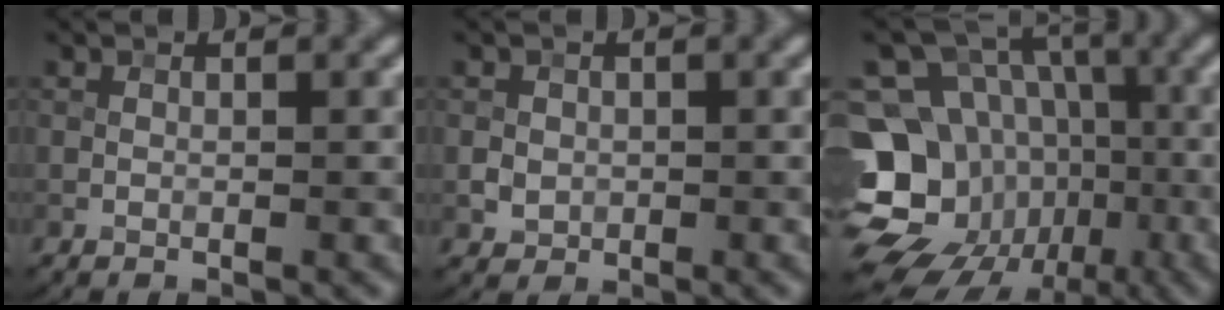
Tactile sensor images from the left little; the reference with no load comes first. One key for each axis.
{"total": 1.2, "fx": 0.0, "fy": 1.1, "fz": 0.3, "tx": -0.003, "ty": -0.003, "tz": 0.003}
{"total": 17.2, "fx": -6.3, "fy": 14.5, "fz": 6.8, "tx": -0.144, "ty": -0.009, "tz": -0.105}